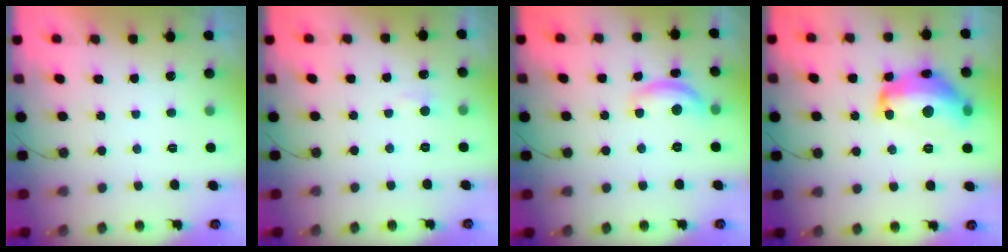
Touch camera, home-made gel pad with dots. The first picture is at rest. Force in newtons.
{"total": 4.2, "press": 4.2, "slide": 0.5}
{"total": 10.6, "press": 10.6, "slide": 0.6}
{"total": 16.9, "press": 16.8, "slide": 1.4}